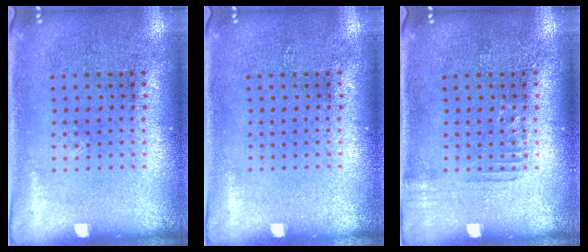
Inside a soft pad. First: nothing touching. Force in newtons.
{"total": 0.0}
{"total": 0.9, "press": 0.9, "slide": 0.2}